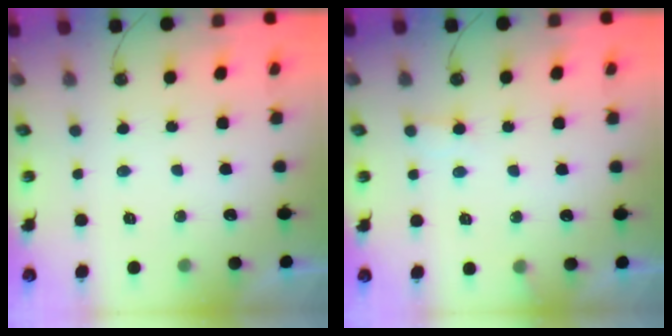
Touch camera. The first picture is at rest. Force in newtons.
{"total": 6.3, "press": 6.3, "slide": 0.4}